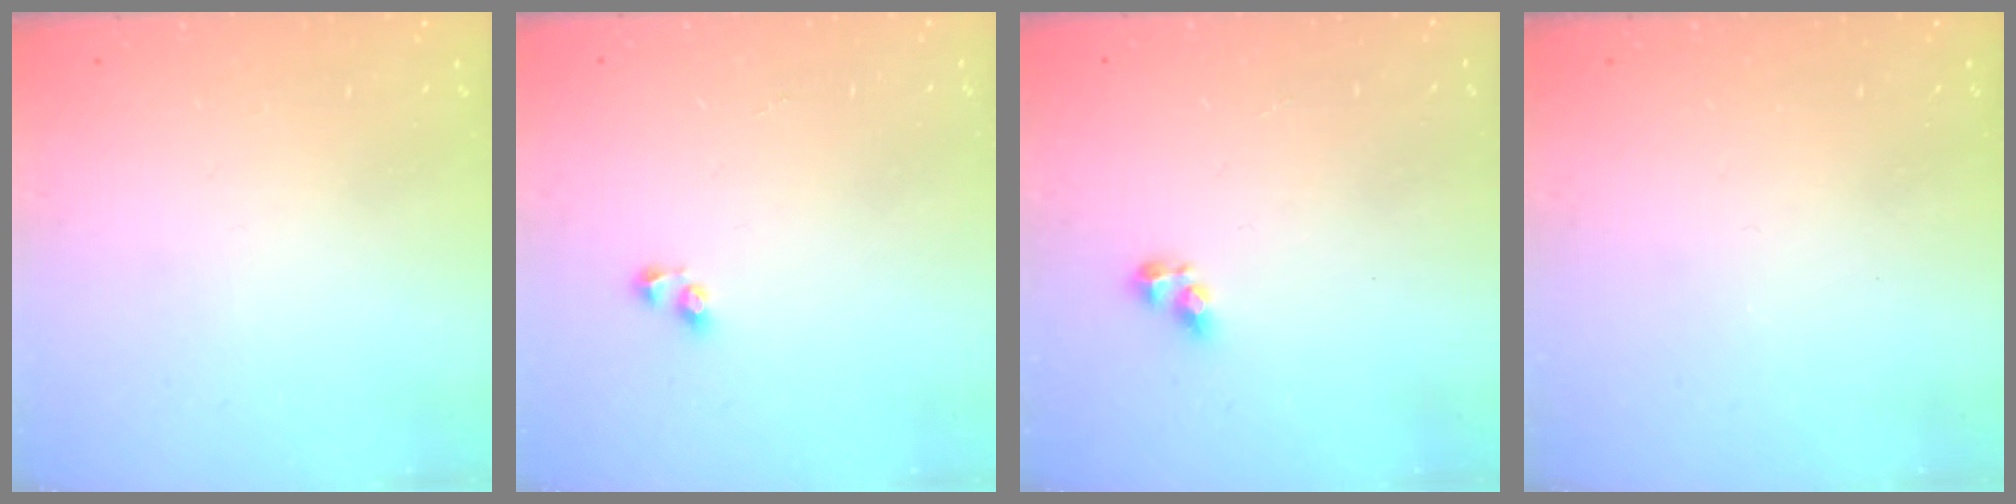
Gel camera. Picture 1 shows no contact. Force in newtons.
{"total": 2.7, "press": 2.6, "slide": 0.6}
{"total": 5.1, "press": 5.1, "slide": 0.3}
{"total": 0.0}